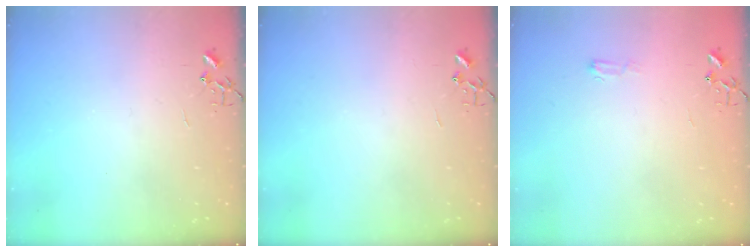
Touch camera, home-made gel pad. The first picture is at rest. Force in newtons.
{"total": 0.0}
{"total": 4.6, "press": 4.5, "slide": 0.6}